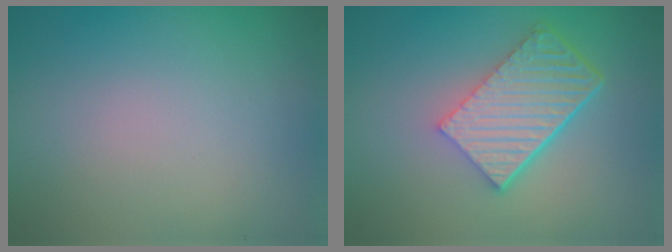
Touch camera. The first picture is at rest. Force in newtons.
{"total": 6.2, "press": 4.2, "slide": 4.5}